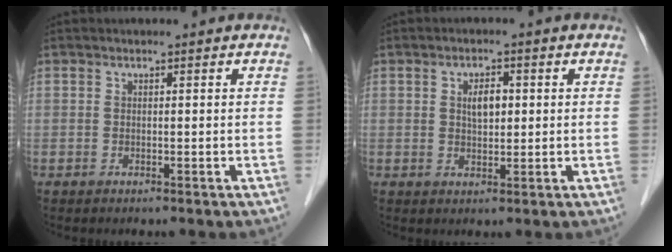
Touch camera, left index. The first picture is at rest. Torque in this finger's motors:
{"motor_torque": [0.23, 0.03, 0.05, 0.03]}